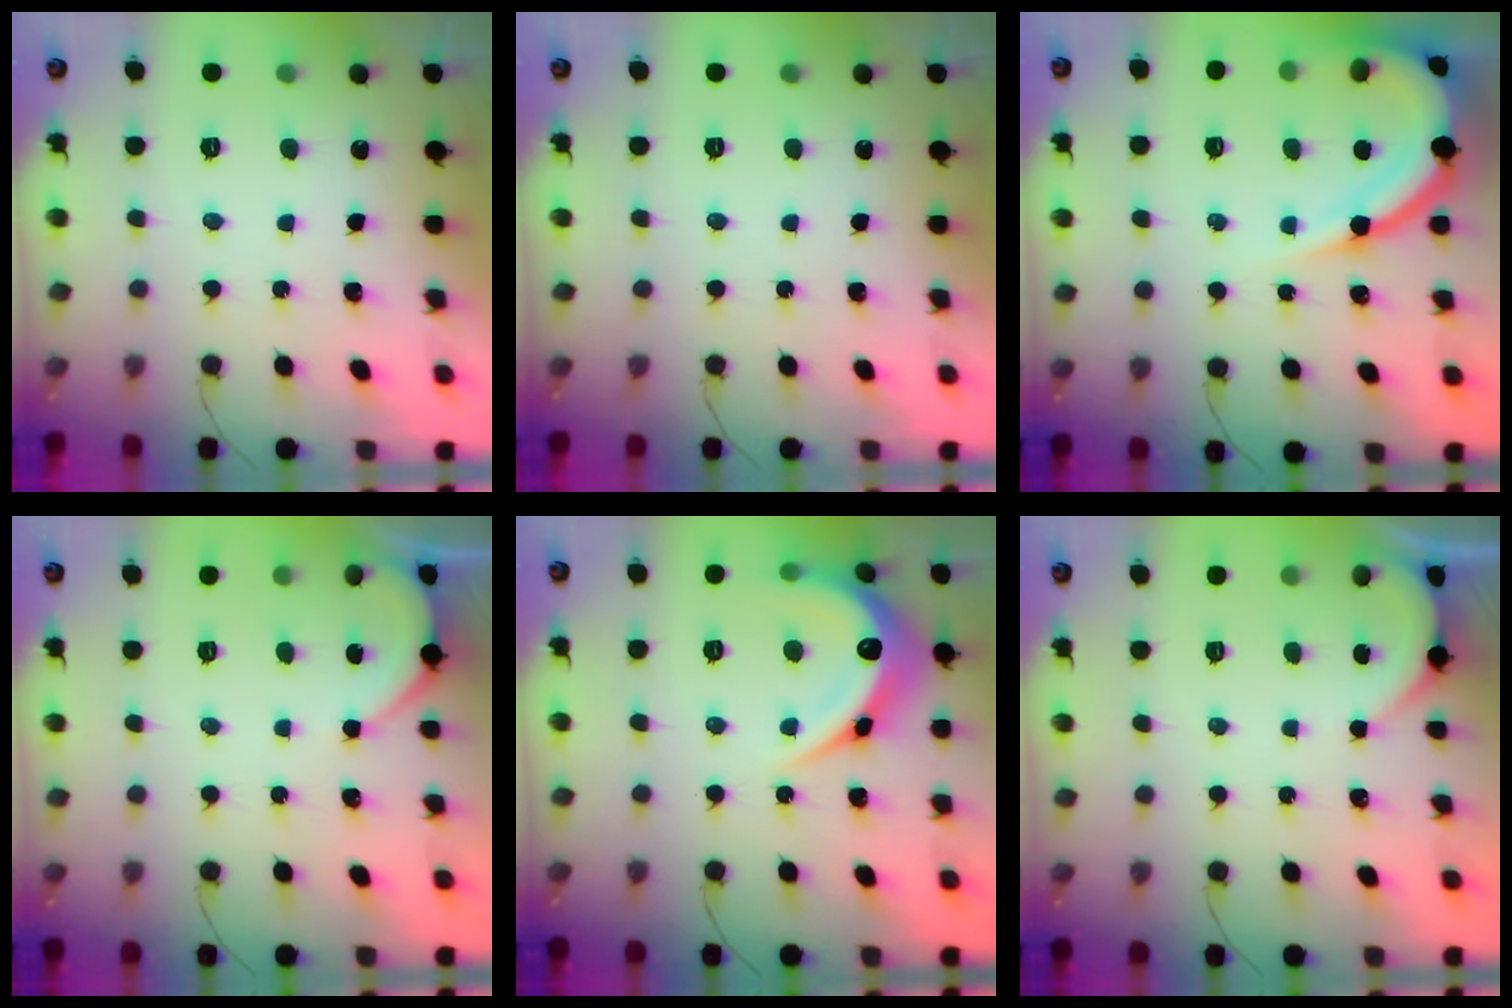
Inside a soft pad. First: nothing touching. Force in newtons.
{"total": 0.0}
{"total": 13.2, "press": 13.1, "slide": 1.4}
{"total": 3.2, "press": 3.2, "slide": 0.3}
{"total": 15.6, "press": 15.6, "slide": 0.4}
{"total": 1.9, "press": 1.9, "slide": 0.2}